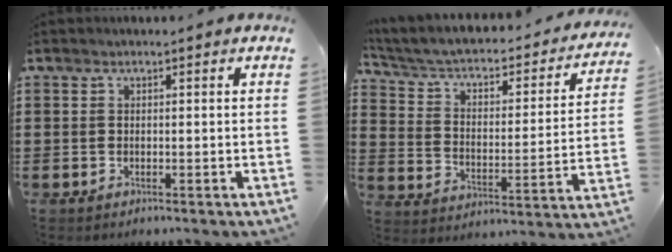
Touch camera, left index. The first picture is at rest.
{"total": 3.7, "force": [2.2, 1.9, 2.3], "torque": [-0.057, -0.024, 0.027]}